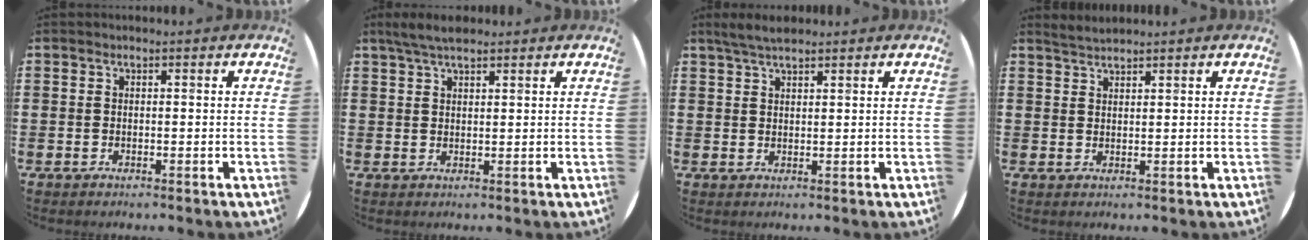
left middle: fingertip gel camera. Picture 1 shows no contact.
{"total": 3.5, "force": [2.8, 0.9, 1.9], "torque": [-0.042, 0.003, 0.052]}
{"total": 3.0, "force": [2.5, 0.6, 1.4], "torque": [-0.031, 0.005, 0.047]}
{"total": 1.8, "force": [1.8, 0.1, 0.2], "torque": [-0.007, 0.005, 0.034]}